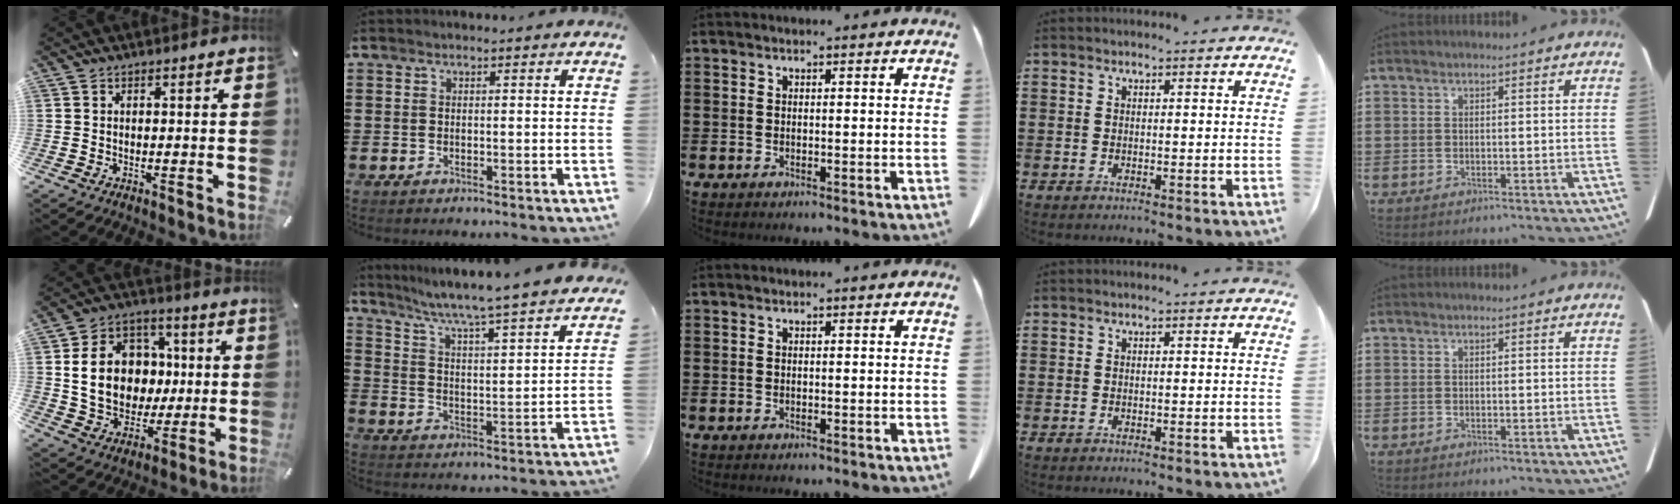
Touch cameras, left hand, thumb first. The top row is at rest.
{"thumb": {"total": 16.6, "force": [1.2, 14.1, 8.7], "torque": [-0.158, 0.010, 0.032]}, "index": {"total": 5.0, "force": [4.5, -1.0, 2.1], "torque": [-0.062, -0.050, 0.064]}}